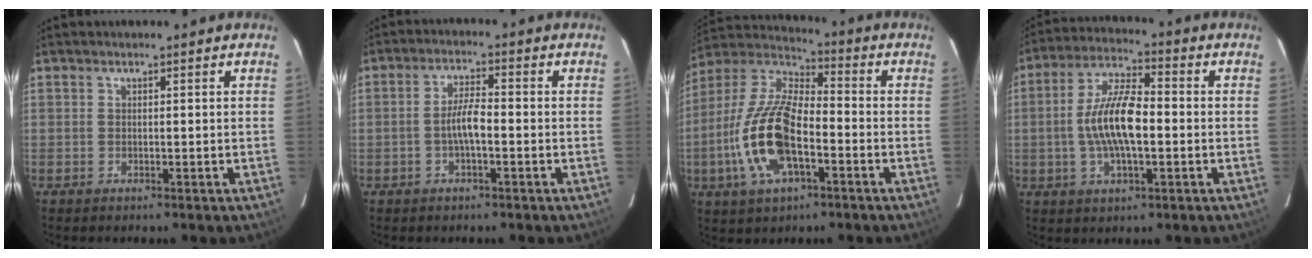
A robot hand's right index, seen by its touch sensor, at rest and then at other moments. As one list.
[{"total": 4.4, "force": [-1.3, 1.0, 4.0], "torque": [-0.079, 0.009, -0.024]}, {"total": 16.7, "force": [-5.1, 7.1, 14.3], "torque": [-0.304, 0.000, -0.101]}, {"total": 11.7, "force": [-1.3, 4.1, 10.9], "torque": [-0.218, 0.011, -0.024]}]